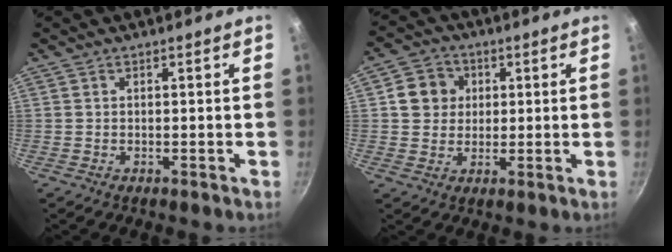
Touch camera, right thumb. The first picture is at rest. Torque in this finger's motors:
{"motor_torque": [0.16, 1.72, 0.64, -0.43, 0.00]}